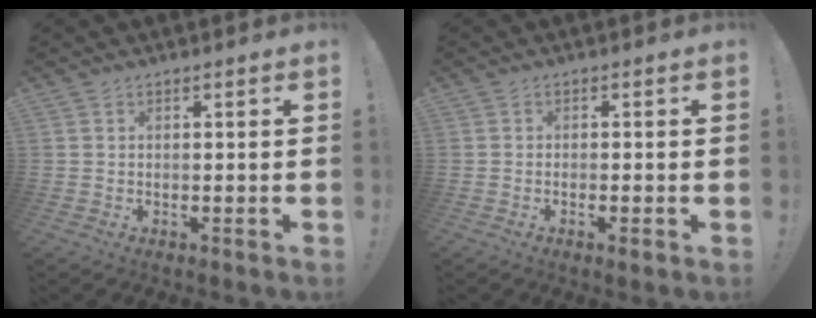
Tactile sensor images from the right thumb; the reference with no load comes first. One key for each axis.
{"total": 1.9, "fx": -0.7, "fy": 0.0, "fz": 1.8, "tx": -0.019, "ty": -0.005, "tz": -0.014}